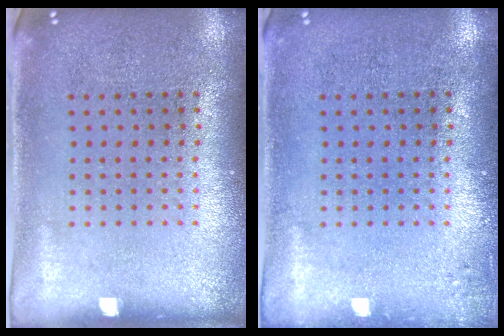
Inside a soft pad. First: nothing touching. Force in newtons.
{"total": 0.8, "press": 0.8, "slide": 0.2}